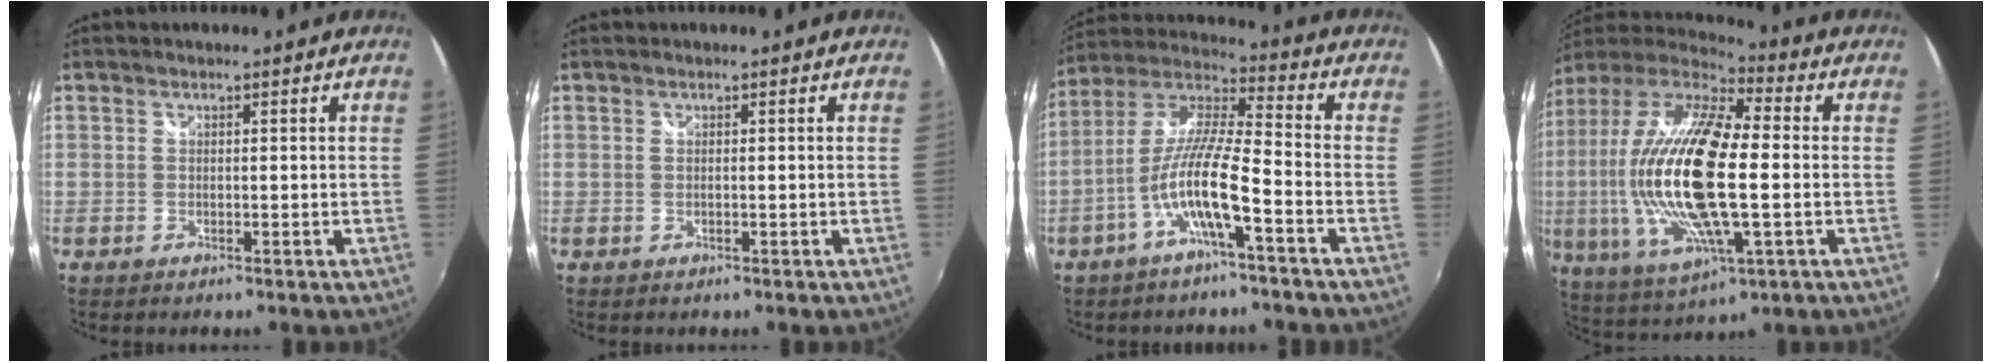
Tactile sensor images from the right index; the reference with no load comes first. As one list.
[{"total": 0.0}, {"total": 10.8, "force": [-4.9, 0.8, 9.6], "torque": [-0.198, 0.004, -0.094]}, {"total": 24.3, "force": [-0.3, 7.7, 23.0], "torque": [-0.444, -0.011, -0.015]}]